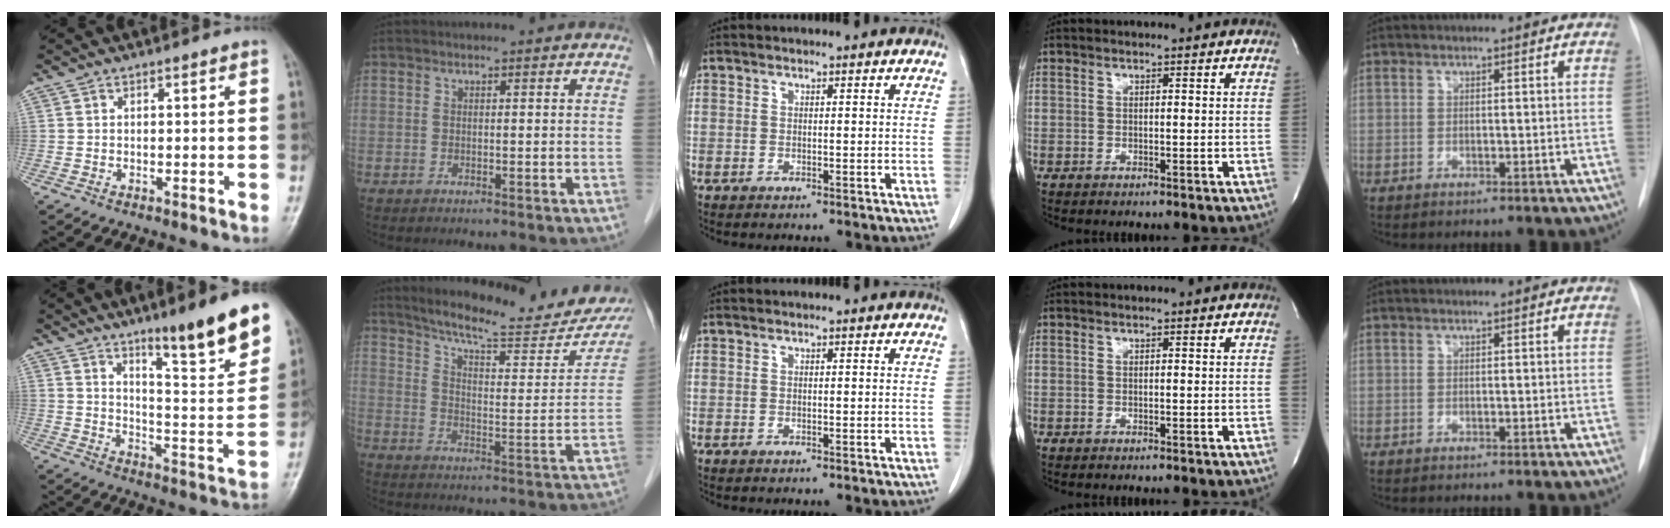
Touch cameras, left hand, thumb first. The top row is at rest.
{"thumb": {"total": 16.4, "force": [10.7, 2.3, 12.2], "torque": [-0.149, -0.070, 0.166]}, "index": {"total": 21.4, "force": [19.3, 3.4, 8.8], "torque": [-0.124, -0.034, 0.254]}}